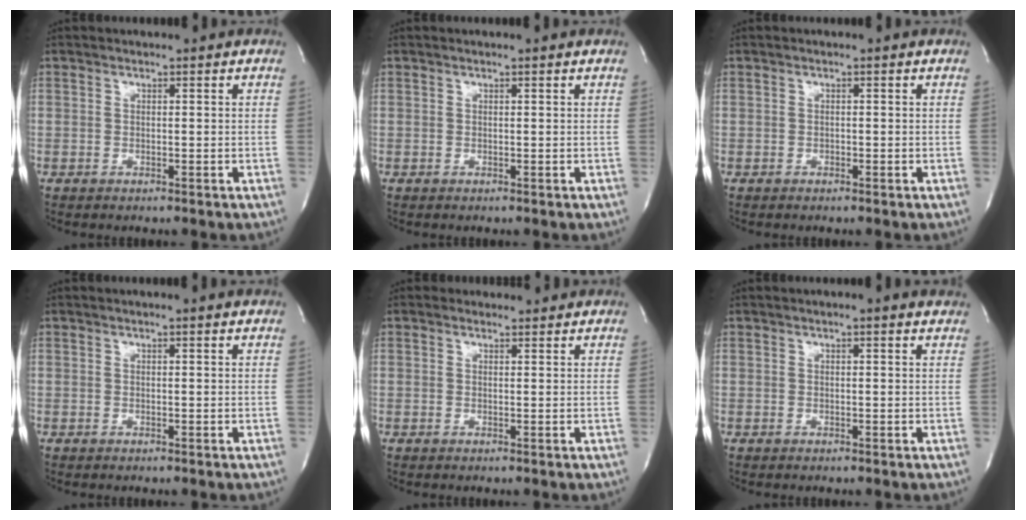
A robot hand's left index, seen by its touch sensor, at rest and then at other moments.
{"total": 0.0}
{"total": 0.6, "force": [-0.6, 0.1, 0.0], "torque": [0.000, -0.004, -0.013]}
{"total": 1.3, "force": [1.0, -0.2, 0.7], "torque": [-0.015, 0.006, 0.011]}
{"total": 1.5, "force": [1.4, 0.6, -0.2], "torque": [-0.008, 0.002, 0.013]}
{"total": 2.8, "force": [2.2, 0.1, 1.6], "torque": [-0.025, 0.009, 0.017]}